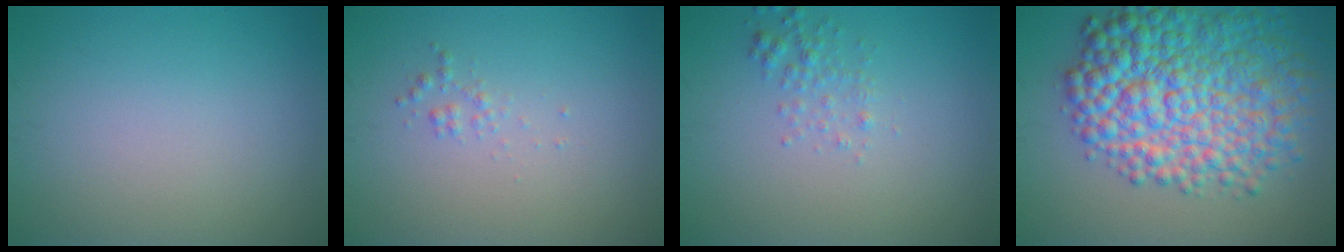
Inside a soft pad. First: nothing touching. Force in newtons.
{"total": 0.7, "press": 0.7, "slide": 0.0}
{"total": 1.6, "press": 1.5, "slide": 0.2}
{"total": 10.9, "press": 10.9, "slide": 0.2}